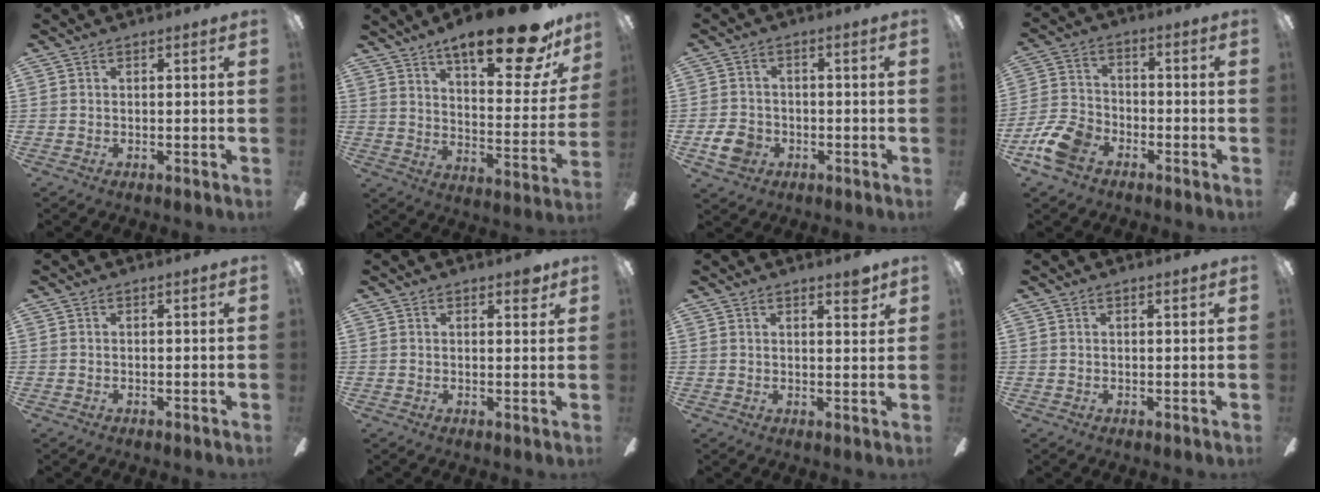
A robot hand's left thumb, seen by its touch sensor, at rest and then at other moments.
{"total": 22.1, "force": [15.9, 6.1, 14.1], "torque": [-0.206, -0.105, 0.254]}
{"total": 6.3, "force": [-2.5, 4.9, 3.1], "torque": [-0.075, 0.013, -0.045]}
{"total": 10.8, "force": [-6.5, 6.6, 5.6], "torque": [-0.132, 0.032, -0.124]}
{"total": 0.0}
{"total": 2.7, "force": [1.8, 1.0, 1.8], "torque": [-0.015, -0.007, 0.027]}
{"total": 3.4, "force": [2.5, 0.6, 2.2], "torque": [-0.025, -0.013, 0.038]}
{"total": 1.1, "force": [0.7, 0.1, 0.8], "torque": [-0.011, -0.003, 0.010]}